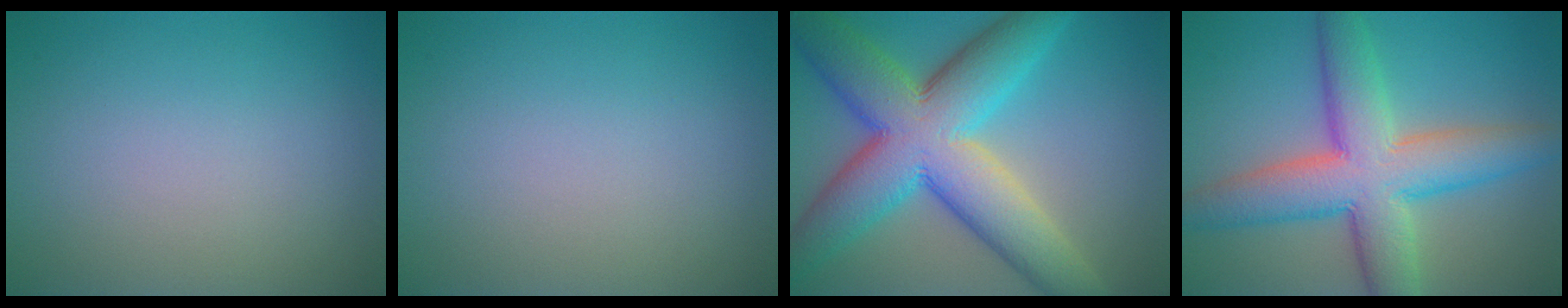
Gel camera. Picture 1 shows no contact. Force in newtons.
{"total": 0.0}
{"total": 12.8, "press": 12.7, "slide": 0.6}
{"total": 9.5, "press": 9.5, "slide": 0.4}